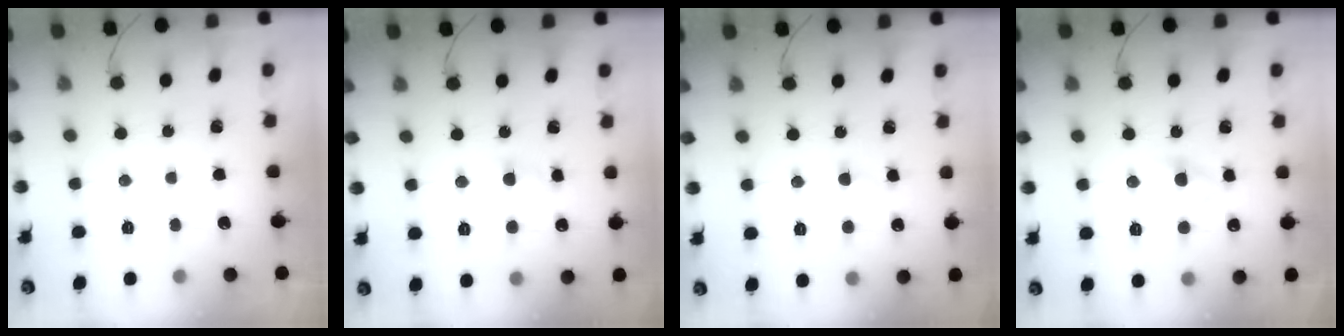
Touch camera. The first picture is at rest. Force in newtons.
{"total": 2.8, "press": 2.5, "slide": 1.3}
{"total": 2.5, "press": 2.3, "slide": 1.0}
{"total": 3.0, "press": 2.8, "slide": 1.2}